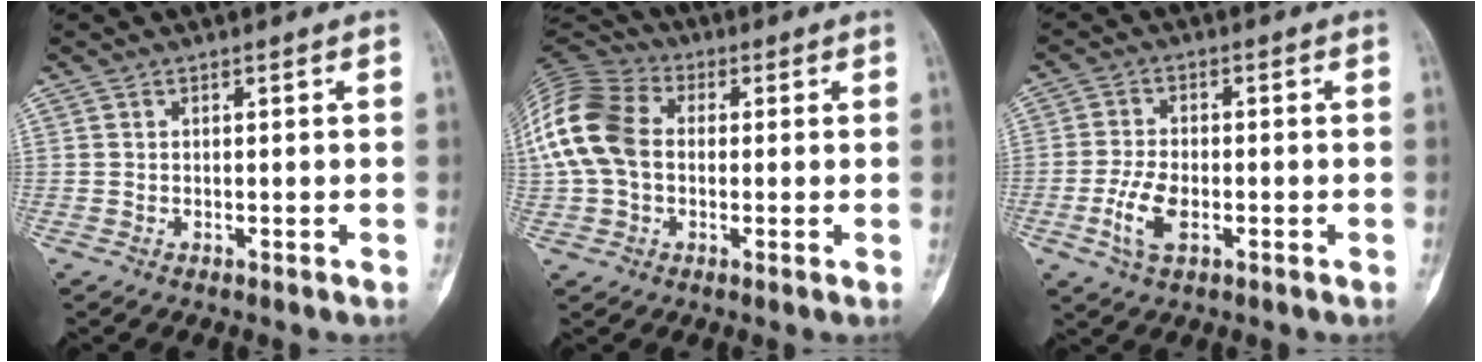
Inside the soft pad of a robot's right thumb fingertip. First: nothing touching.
{"total": 15.0, "force": [0.8, 10.8, 10.3], "torque": [-0.217, 0.032, 0.005]}
{"total": 6.4, "force": [-2.1, 3.2, 5.1], "torque": [-0.111, 0.006, -0.040]}